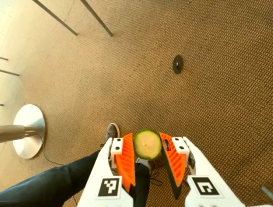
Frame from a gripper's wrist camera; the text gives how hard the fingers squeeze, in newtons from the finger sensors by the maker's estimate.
{"total": 6.5, "left": 6.2, "right": 6.9}